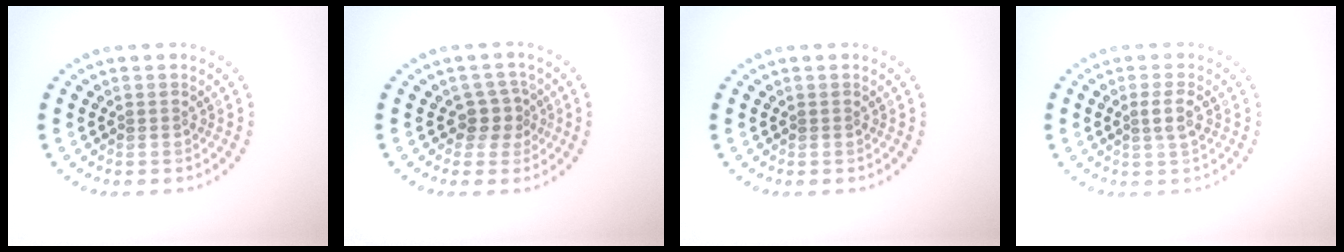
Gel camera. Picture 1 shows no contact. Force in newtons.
{"total": 2.2, "press": 1.8, "slide": 1.3}
{"total": 0.0}
{"total": 1.6, "press": 1.4, "slide": 0.9}